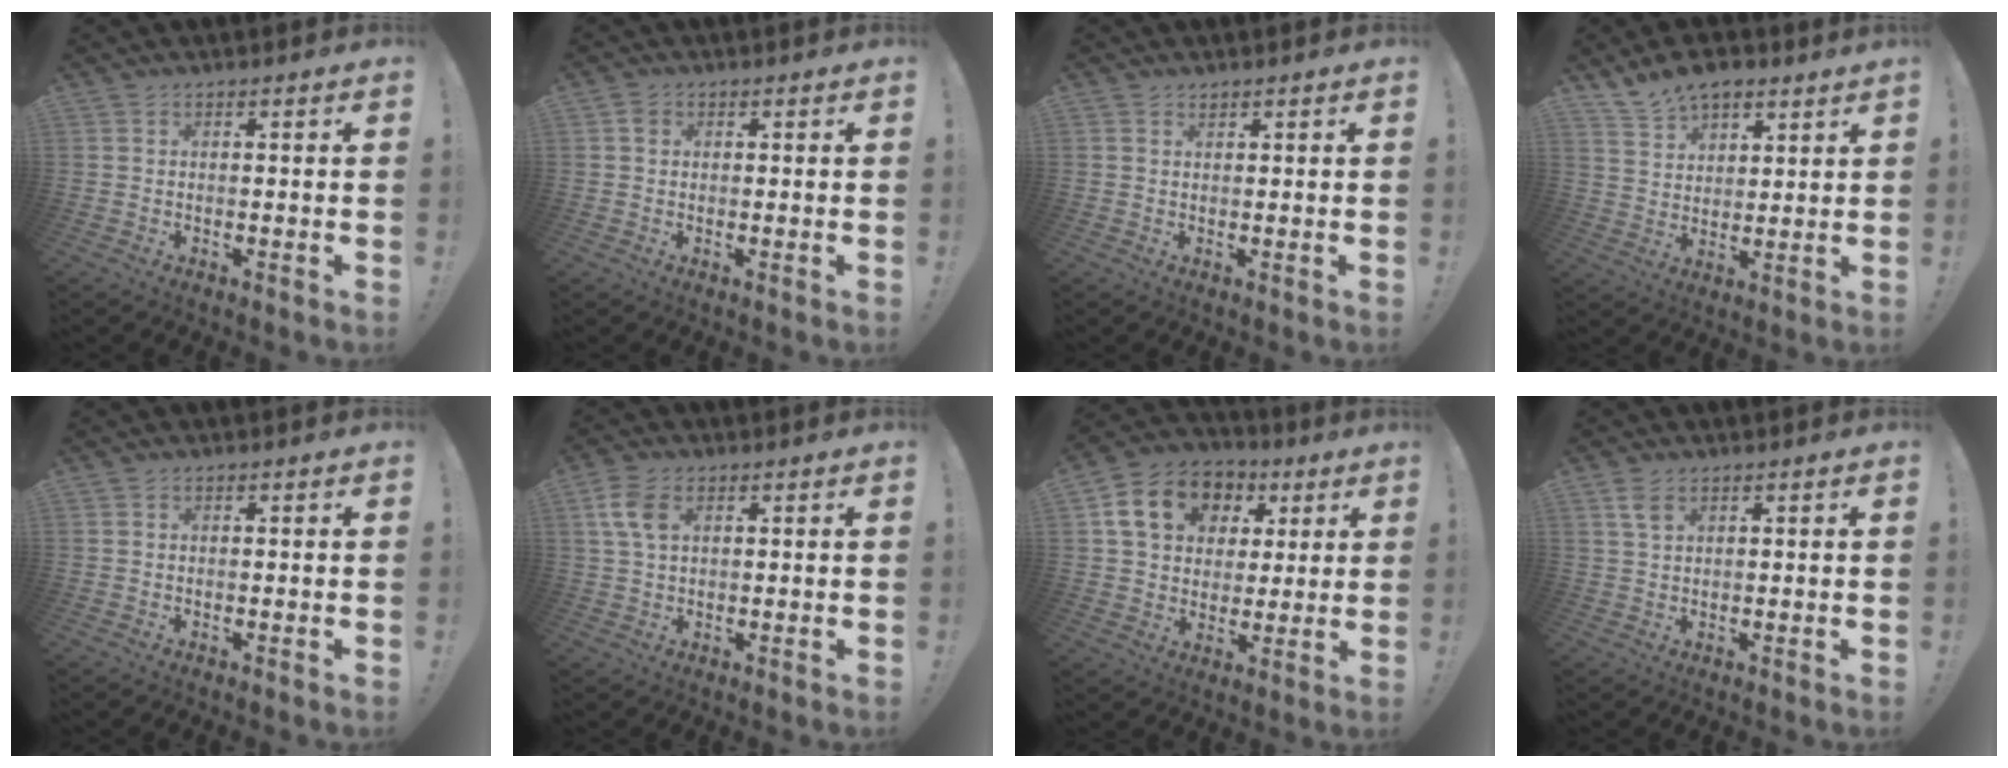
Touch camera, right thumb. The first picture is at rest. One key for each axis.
{"total": 1.5, "fx": 0.5, "fy": 1.3, "fz": 0.4, "tx": -0.001, "ty": 0.000, "tz": 0.008}
{"total": 0.9, "fx": 0.8, "fy": 0.3, "fz": 0.2, "tx": 0.005, "ty": -0.004, "tz": 0.014}
{"total": 8.7, "fx": 6.9, "fy": 4.5, "fz": 2.6, "tx": -0.046, "ty": -0.041, "tz": 0.133}
{"total": 0.0}
{"total": 7.2, "fx": 2.3, "fy": 4.8, "fz": 4.8, "tx": -0.093, "ty": -0.002, "tz": 0.045}
{"total": 16.1, "fx": 6.3, "fy": 12.5, "fz": 8.0, "tx": -0.114, "ty": -0.012, "tz": 0.126}
{"total": 3.5, "fx": 1.9, "fy": 1.9, "fz": 2.3, "tx": -0.035, "ty": -0.005, "tz": 0.033}